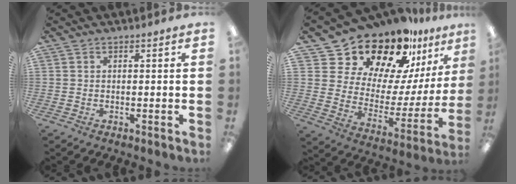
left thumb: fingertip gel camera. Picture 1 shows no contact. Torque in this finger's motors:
{"motor_torque": [0.66, 1.04, 1.33, -1.44, 0.12]}